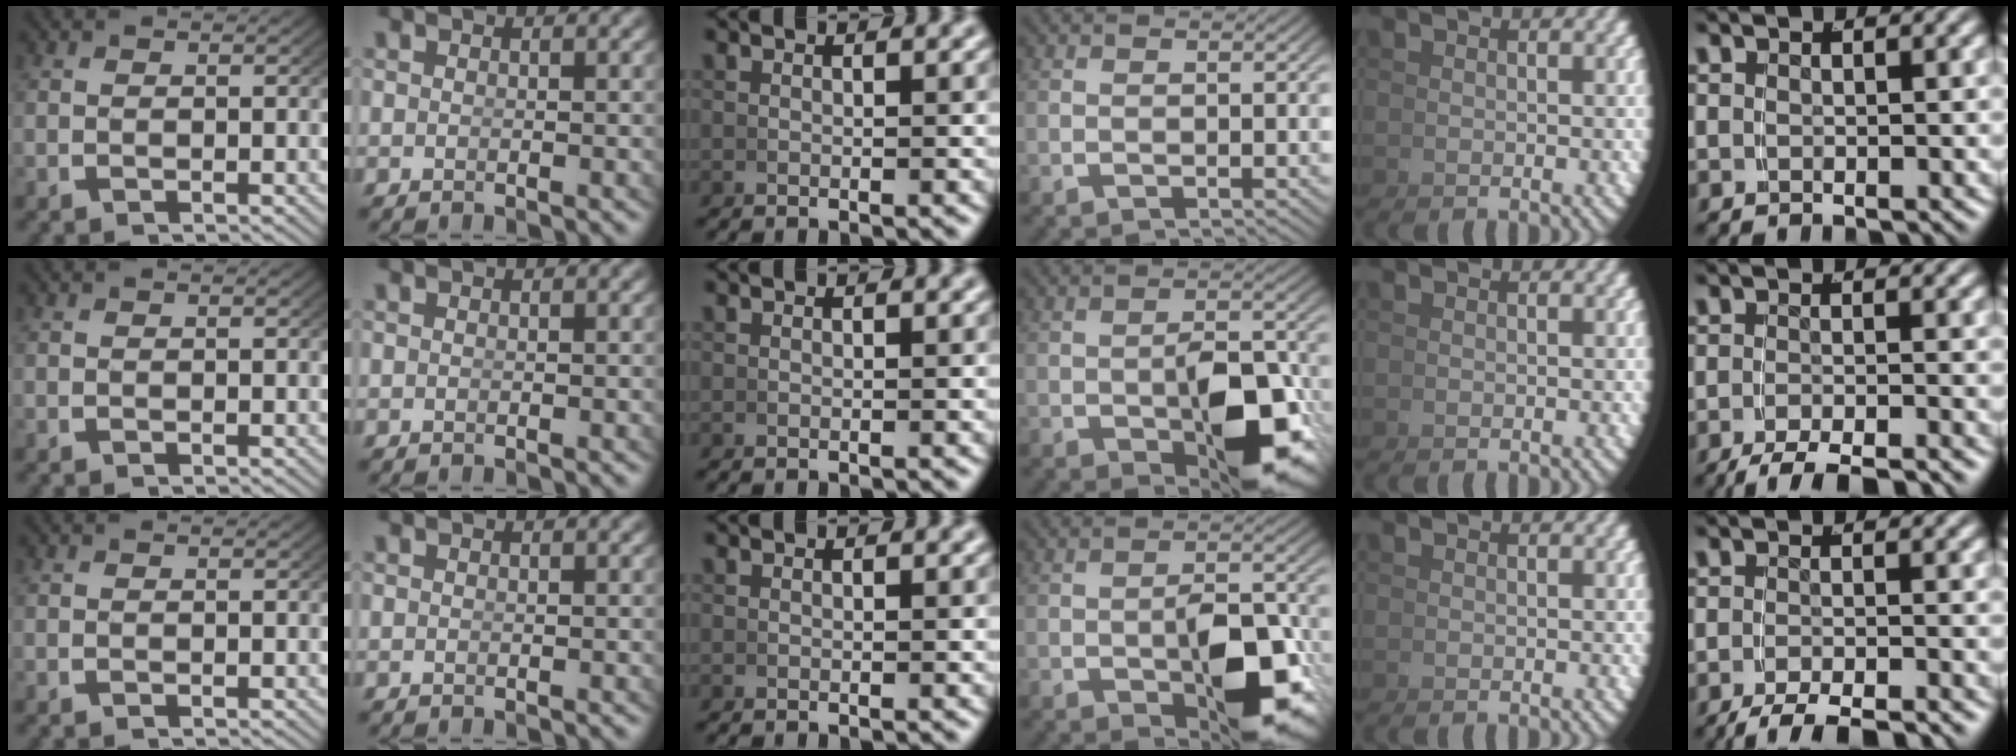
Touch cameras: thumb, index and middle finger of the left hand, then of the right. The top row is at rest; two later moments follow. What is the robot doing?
{"motion": "grasp_and_lifting", "object": "calculator"}